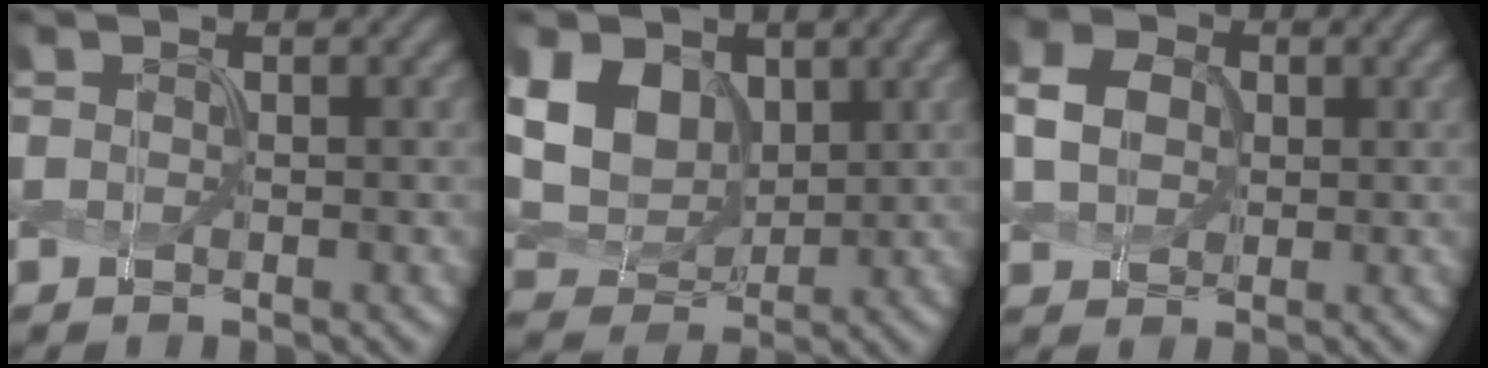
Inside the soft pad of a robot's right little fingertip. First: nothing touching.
{"total": 6.5, "force": [1.6, 5.0, 3.8], "torque": [-0.106, 0.003, 0.030]}
{"total": 3.4, "force": [0.2, 2.8, 1.9], "torque": [-0.054, 0.009, 0.004]}